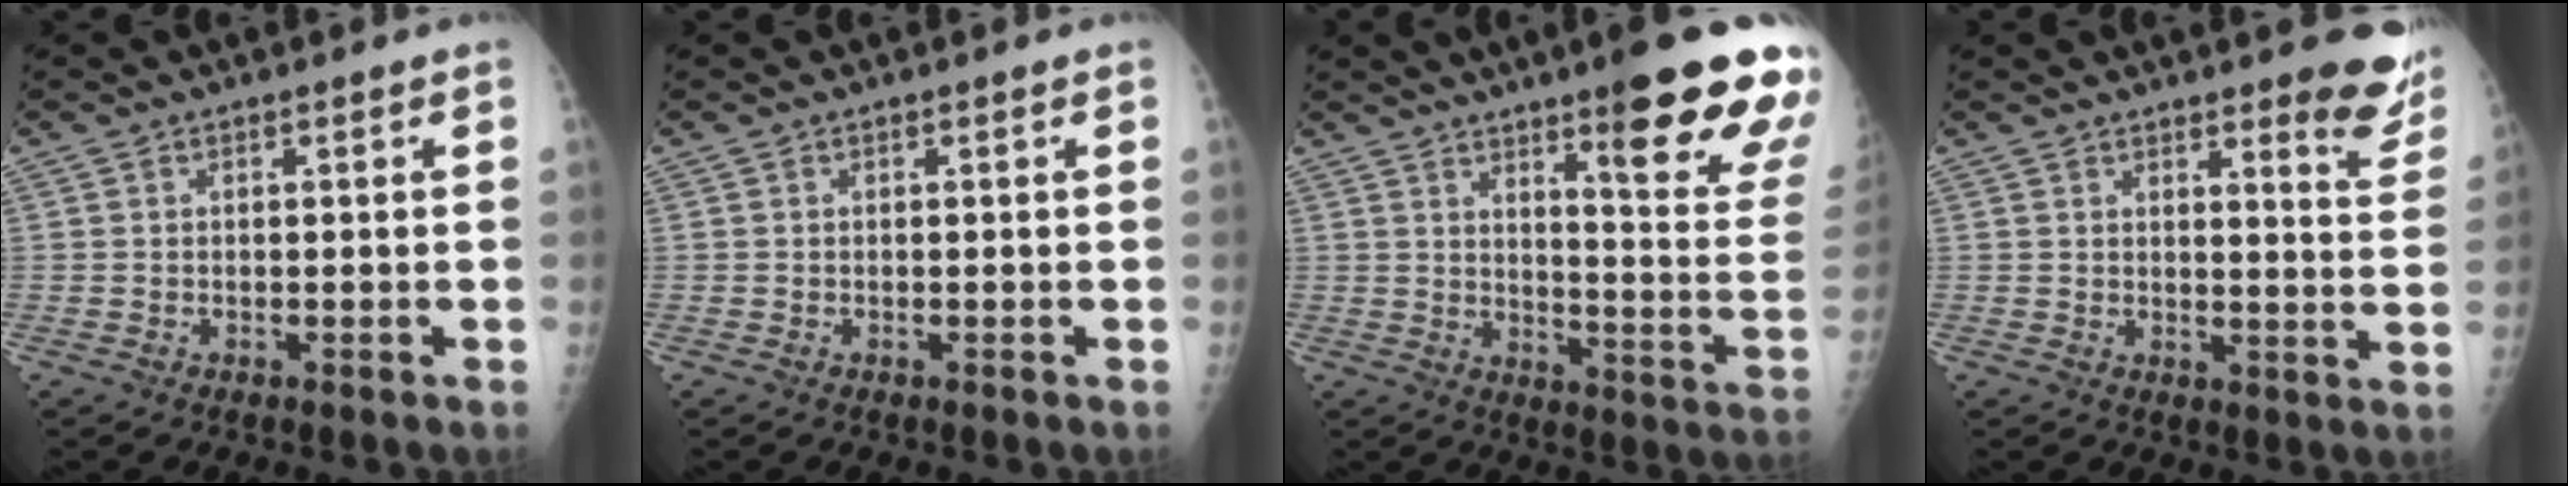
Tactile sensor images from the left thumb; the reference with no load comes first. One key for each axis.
{"total": 0.0}
{"total": 21.4, "fx": 13.2, "fy": 2.9, "fz": 16.6, "tx": -0.193, "ty": -0.070, "tz": 0.180}
{"total": 9.2, "fx": 7.0, "fy": 2.2, "fz": 5.6, "tx": -0.038, "ty": -0.045, "tz": 0.075}